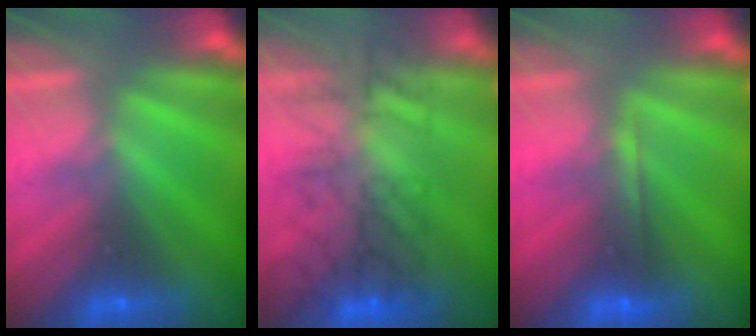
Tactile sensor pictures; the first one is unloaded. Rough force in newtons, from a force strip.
{"total": 7.9}
{"total": 1.7}